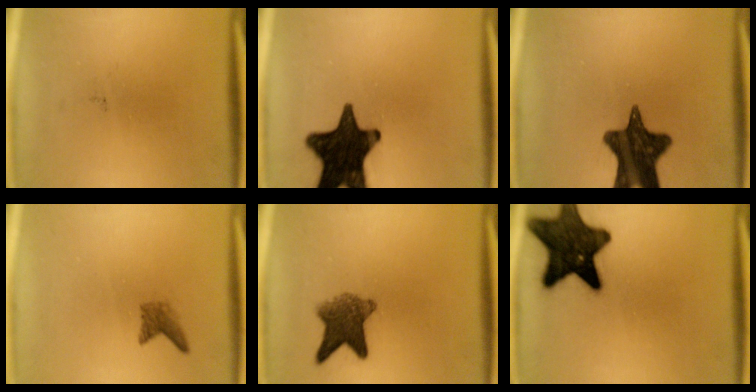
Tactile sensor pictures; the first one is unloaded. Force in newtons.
{"total": 17.4}
{"total": 14.2}
{"total": 1.7}
{"total": 6.8}
{"total": 15.4}